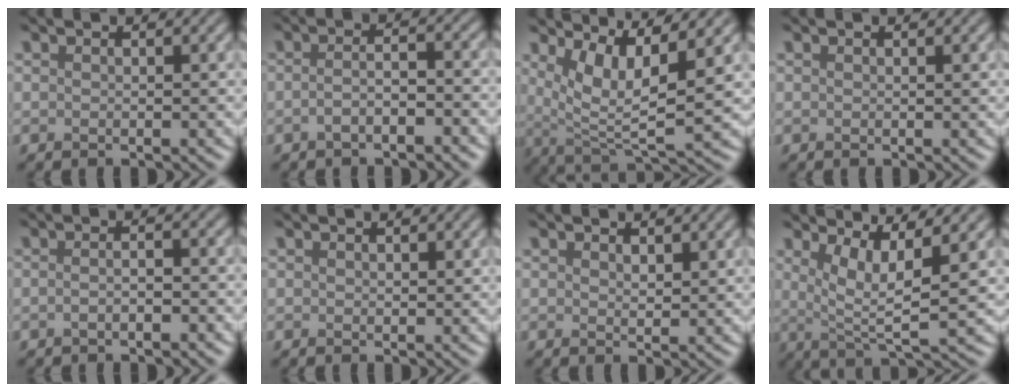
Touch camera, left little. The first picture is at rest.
{"total": 2.4, "force": [-1.2, 0.7, 2.0], "torque": [-0.036, 0.007, -0.026]}
{"total": 5.7, "force": [2.6, 1.5, 4.9], "torque": [-0.093, -0.007, 0.052]}
{"total": 0.0}
{"total": 1.7, "force": [-0.7, 0.5, 1.4], "torque": [-0.027, 0.001, -0.016]}
{"total": 0.5, "force": [0.4, 0.3, 0.2], "torque": [-0.002, -0.001, 0.006]}
{"total": 1.3, "force": [0.9, 0.6, 0.7], "torque": [-0.012, -0.003, 0.018]}
{"total": 5.1, "force": [1.8, 1.1, 4.6], "torque": [-0.079, -0.008, 0.035]}